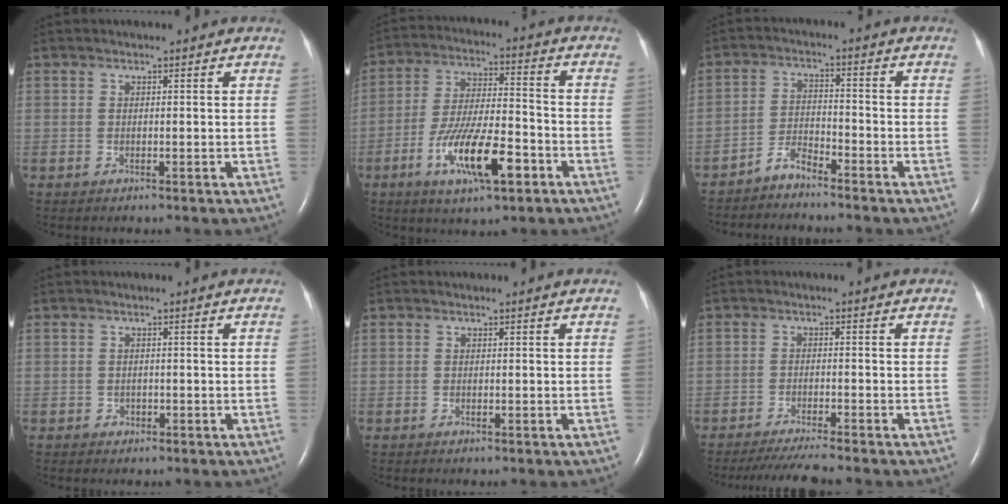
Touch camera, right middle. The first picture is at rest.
{"total": 12.9, "force": [-5.9, 3.1, 11.1], "torque": [-0.212, -0.005, -0.100]}
{"total": 3.4, "force": [-3.2, 0.6, 1.1], "torque": [-0.027, -0.009, -0.063]}
{"total": 0.9, "force": [-0.4, 0.8, 0.3], "torque": [-0.006, 0.002, -0.006]}
{"total": 0.0}
{"total": 6.3, "force": [-5.6, -0.6, 2.7], "torque": [-0.043, -0.022, -0.096]}